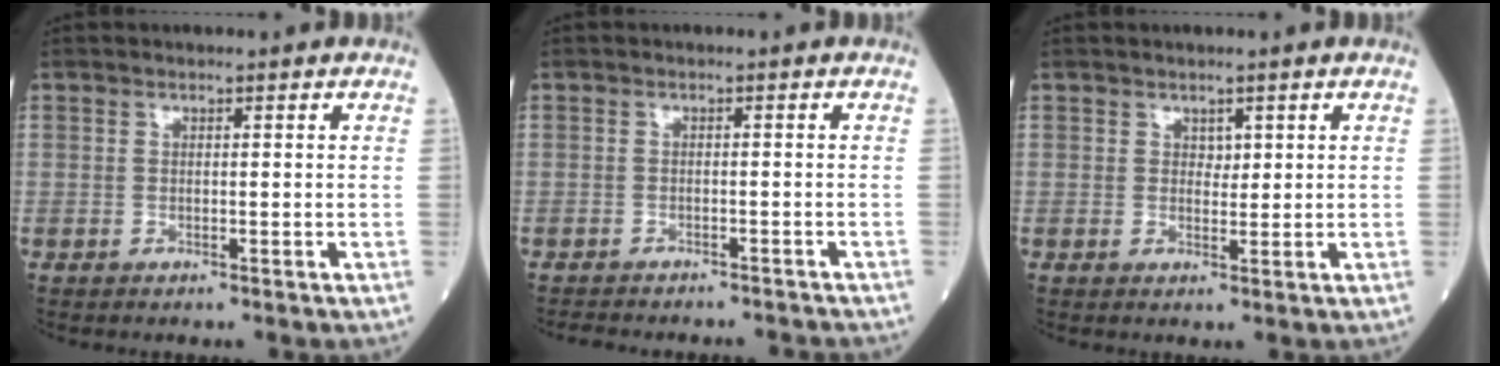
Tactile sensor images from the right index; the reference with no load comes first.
{"total": 9.3, "force": [-8.7, 2.2, 2.6], "torque": [-0.039, -0.003, -0.104]}
{"total": 1.3, "force": [0.7, 0.9, 0.7], "torque": [-0.003, -0.004, 0.011]}